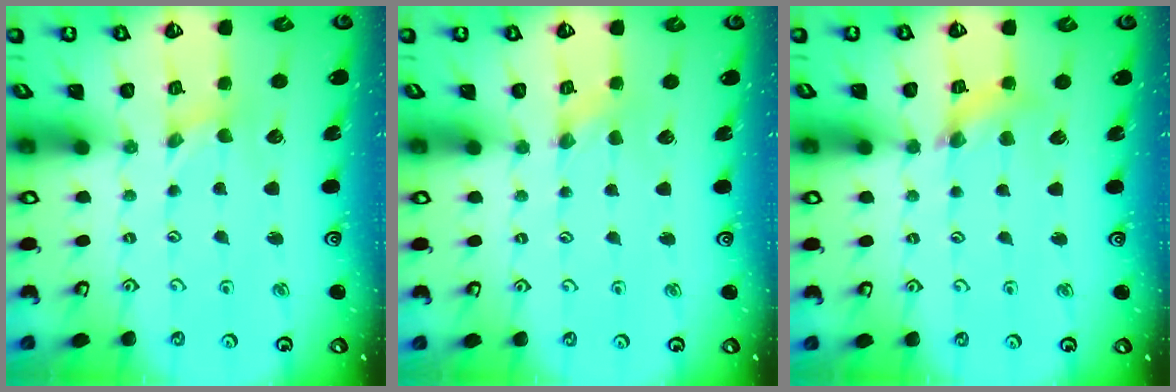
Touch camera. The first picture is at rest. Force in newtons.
{"total": 0.5, "press": 0.5, "slide": 0.1}
{"total": 5.2, "press": 5.1, "slide": 0.6}